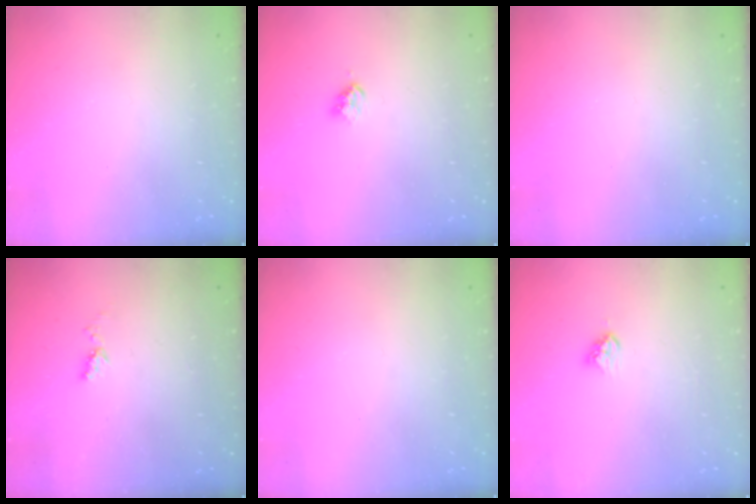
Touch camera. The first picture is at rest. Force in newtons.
{"total": 3.0, "press": 3.0, "slide": 0.4}
{"total": 0.0}
{"total": 4.9, "press": 4.8, "slide": 0.8}
{"total": 0.0}
{"total": 4.4, "press": 4.4, "slide": 0.6}